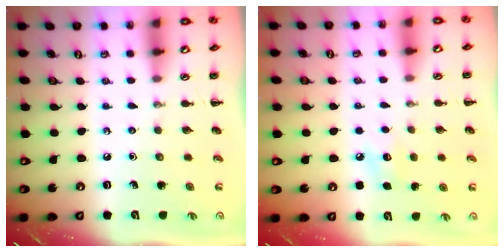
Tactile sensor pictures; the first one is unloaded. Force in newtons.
{"total": 6.9, "press": 6.7, "slide": 1.7}